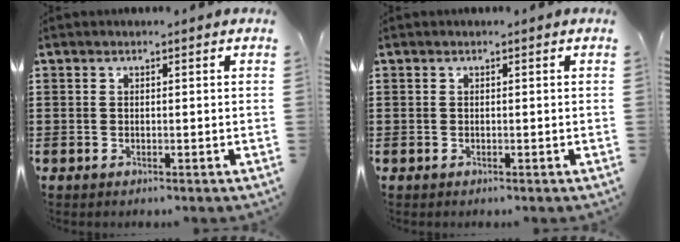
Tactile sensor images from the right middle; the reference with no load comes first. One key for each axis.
{"total": 0.0}